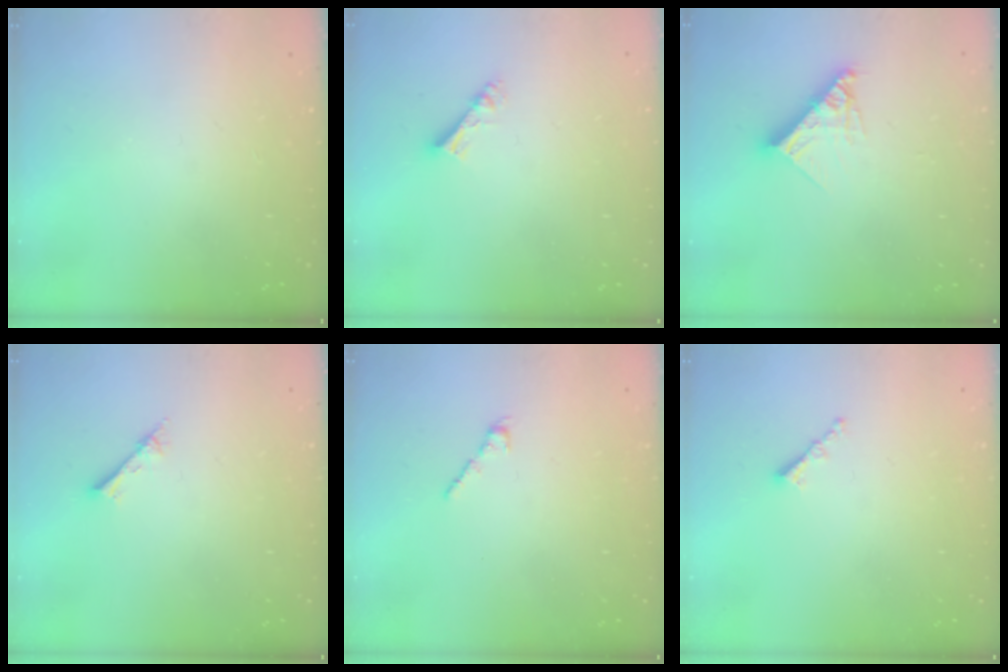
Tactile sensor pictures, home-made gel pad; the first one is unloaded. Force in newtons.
{"total": 3.7, "press": 3.7, "slide": 0.5}
{"total": 10.7, "press": 10.6, "slide": 0.9}
{"total": 2.4, "press": 2.4, "slide": 0.3}
{"total": 2.5, "press": 2.4, "slide": 0.7}
{"total": 1.2, "press": 1.1, "slide": 0.5}